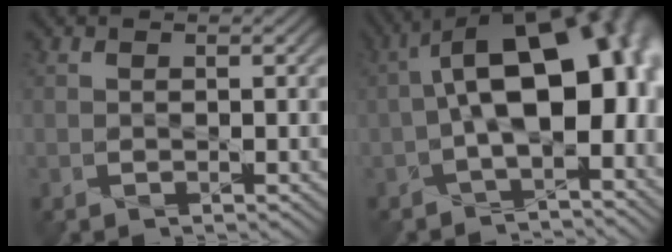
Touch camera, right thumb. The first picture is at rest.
{"total": 16.1, "force": [-0.4, 7.7, 14.2], "torque": [-0.196, 0.004, 0.003]}